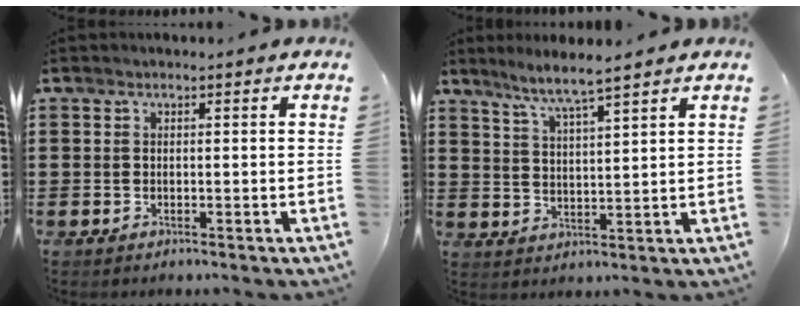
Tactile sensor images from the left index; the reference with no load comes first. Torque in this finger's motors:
{"motor_torque": [1.12, 1.01, 0.60, 0.16]}